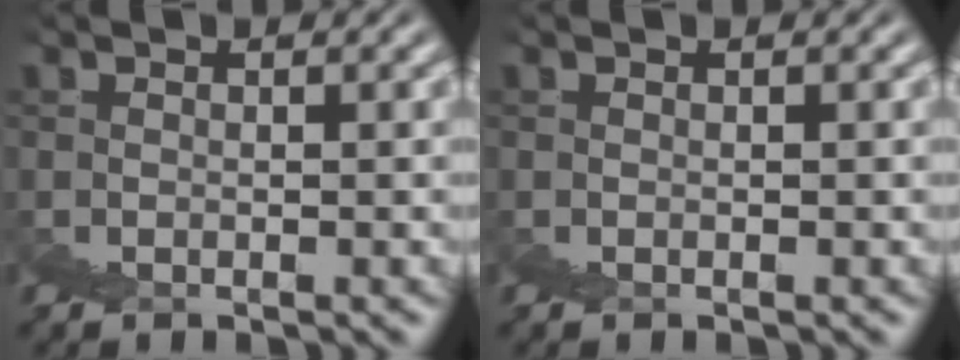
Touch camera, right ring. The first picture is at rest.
{"total": 0.0}